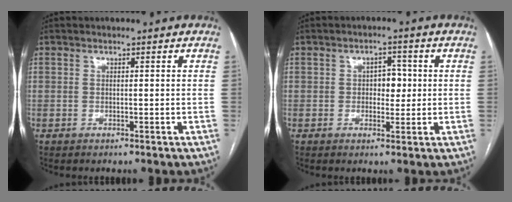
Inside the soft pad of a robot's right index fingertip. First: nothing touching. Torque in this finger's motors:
{"motor_torque": [0.46, 0.23, 0.03, 0.03]}